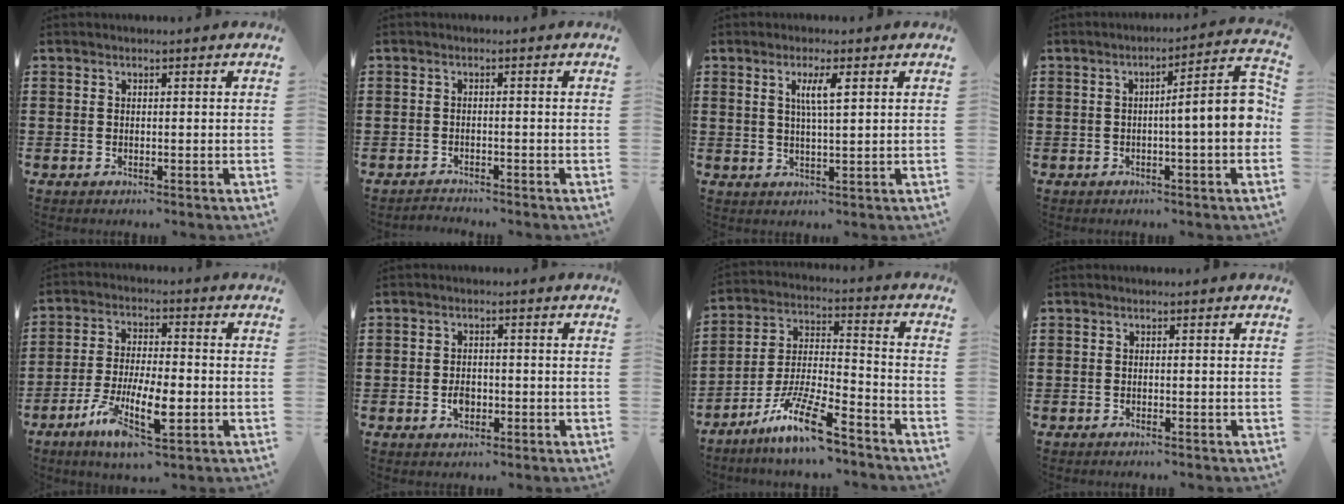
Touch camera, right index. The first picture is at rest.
{"total": 1.4, "force": [-1.4, 0.1, -0.1], "torque": [-0.004, 0.003, -0.031]}
{"total": 3.7, "force": [1.3, 0.5, 3.5], "torque": [-0.071, 0.004, 0.018]}
{"total": 8.7, "force": [-0.6, 1.2, 8.6], "torque": [-0.133, -0.008, -0.013]}
{"total": 9.5, "force": [-3.8, 3.3, 8.0], "torque": [-0.169, -0.005, -0.073]}
{"total": 2.6, "force": [-0.8, 1.7, 1.9], "torque": [-0.036, 0.001, -0.014]}
{"total": 12.0, "force": [-9.2, 1.5, 7.6], "torque": [-0.157, 0.014, -0.180]}
{"total": 0.6, "force": [-0.6, 0.0, 0.2], "torque": [-0.006, -0.002, -0.012]}